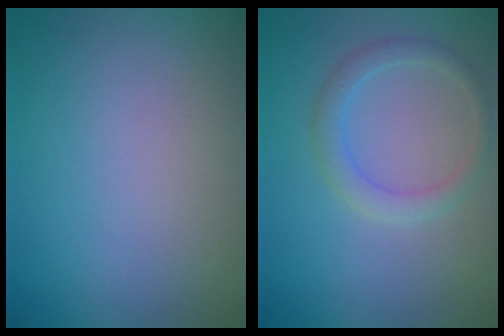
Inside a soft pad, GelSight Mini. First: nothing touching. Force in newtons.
{"total": 2.1, "press": 2.1, "slide": 0.1}